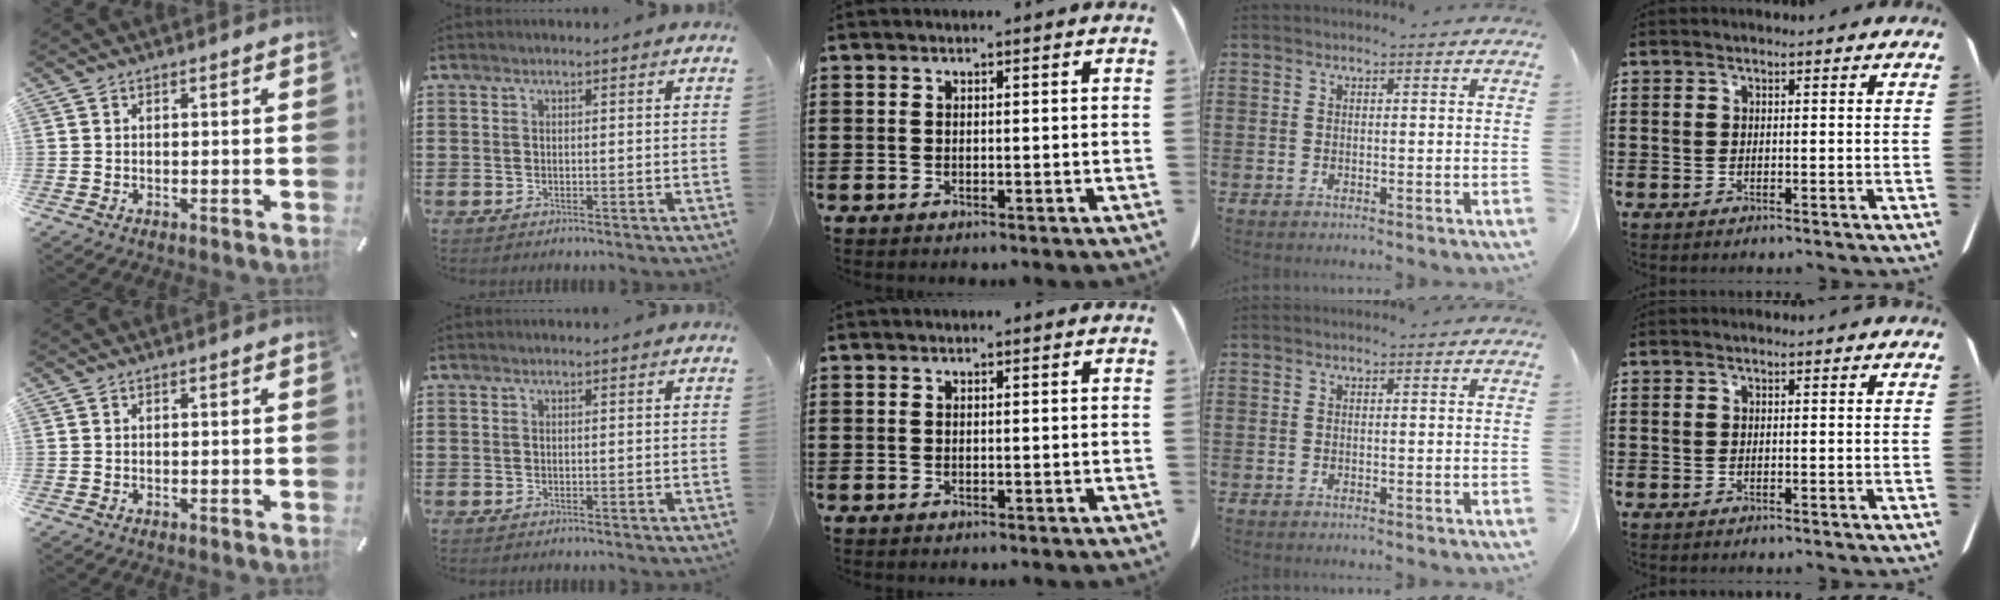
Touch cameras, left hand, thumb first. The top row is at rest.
{}